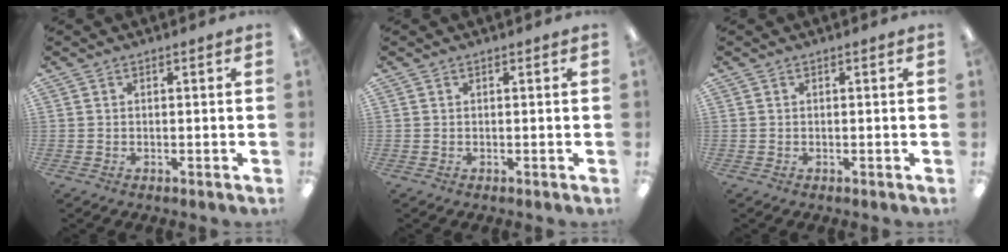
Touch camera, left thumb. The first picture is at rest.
{"total": 0.0}
{"total": 0.0}